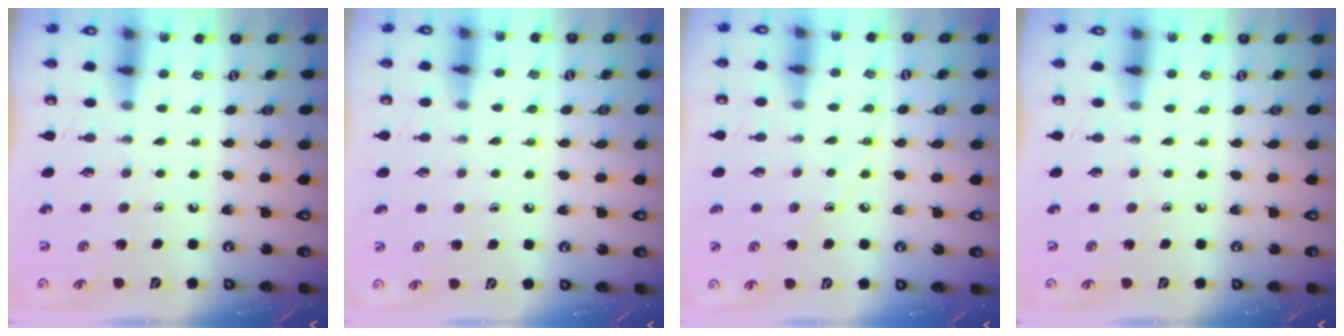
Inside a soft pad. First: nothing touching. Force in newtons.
{"total": 4.3, "press": 4.3, "slide": 0.5}
{"total": 5.3, "press": 5.3, "slide": 0.6}
{"total": 0.0}